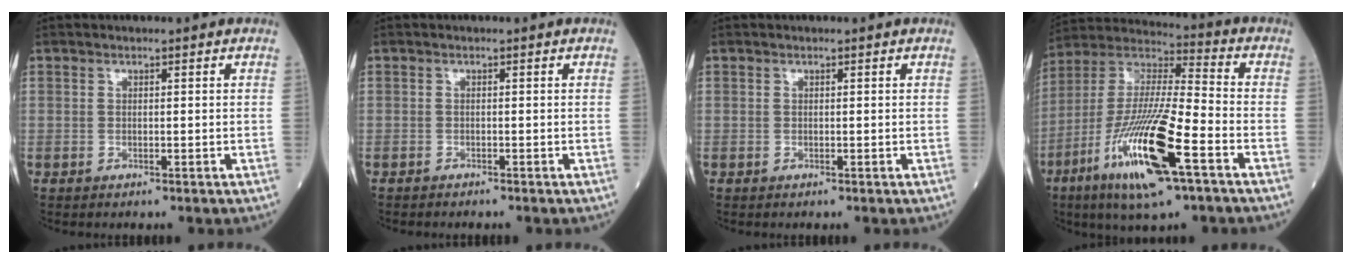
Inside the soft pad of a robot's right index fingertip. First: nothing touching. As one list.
[{"total": 0.9, "force": [-0.9, 0.0, 0.2], "torque": [-0.006, -0.002, -0.015]}, {"total": 0.0}, {"total": 19.9, "force": [-8.9, 2.6, 17.6], "torque": [-0.383, -0.039, -0.162]}]